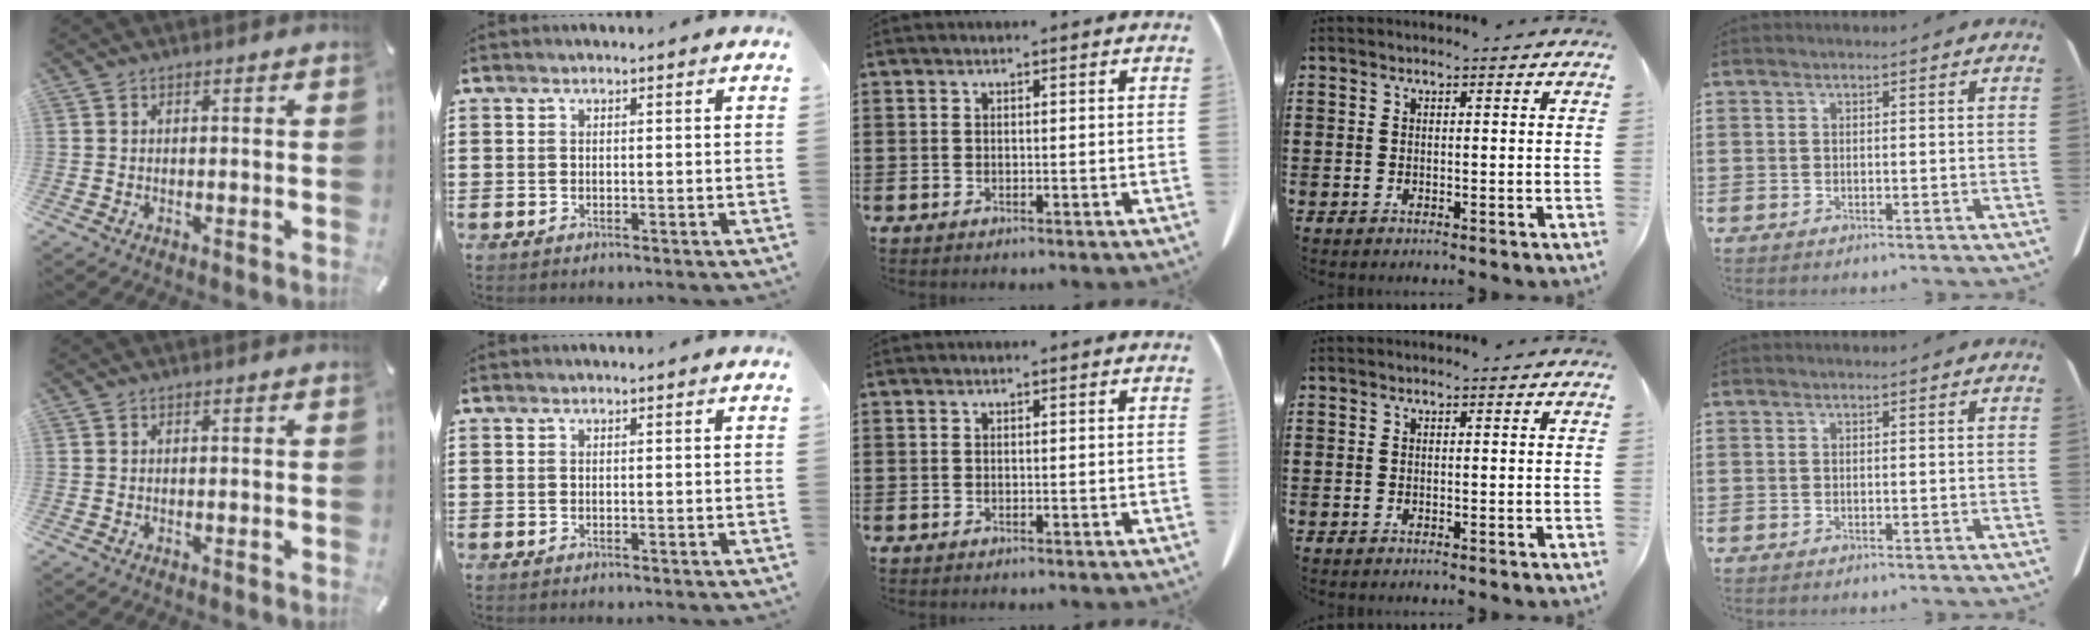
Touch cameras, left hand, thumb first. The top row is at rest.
{}